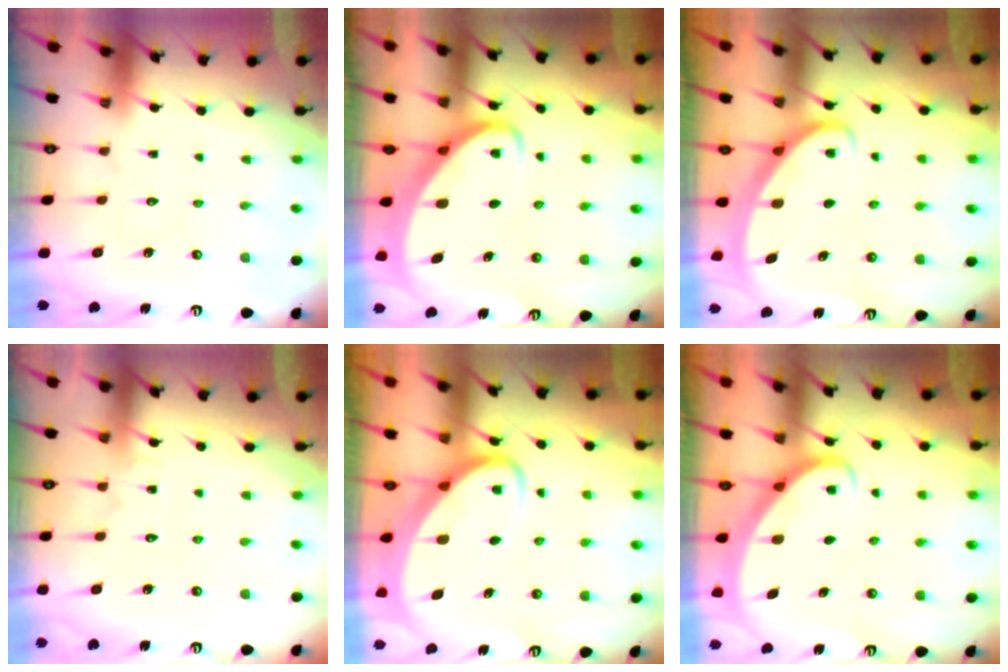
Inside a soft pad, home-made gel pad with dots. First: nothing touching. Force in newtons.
{"total": 2.3, "press": 2.3, "slide": 0.3}
{"total": 3.1, "press": 3.1, "slide": 0.1}
{"total": 5.6, "press": 5.6, "slide": 0.5}
{"total": 3.5, "press": 3.5, "slide": 0.4}
{"total": 2.9, "press": 2.9, "slide": 0.2}